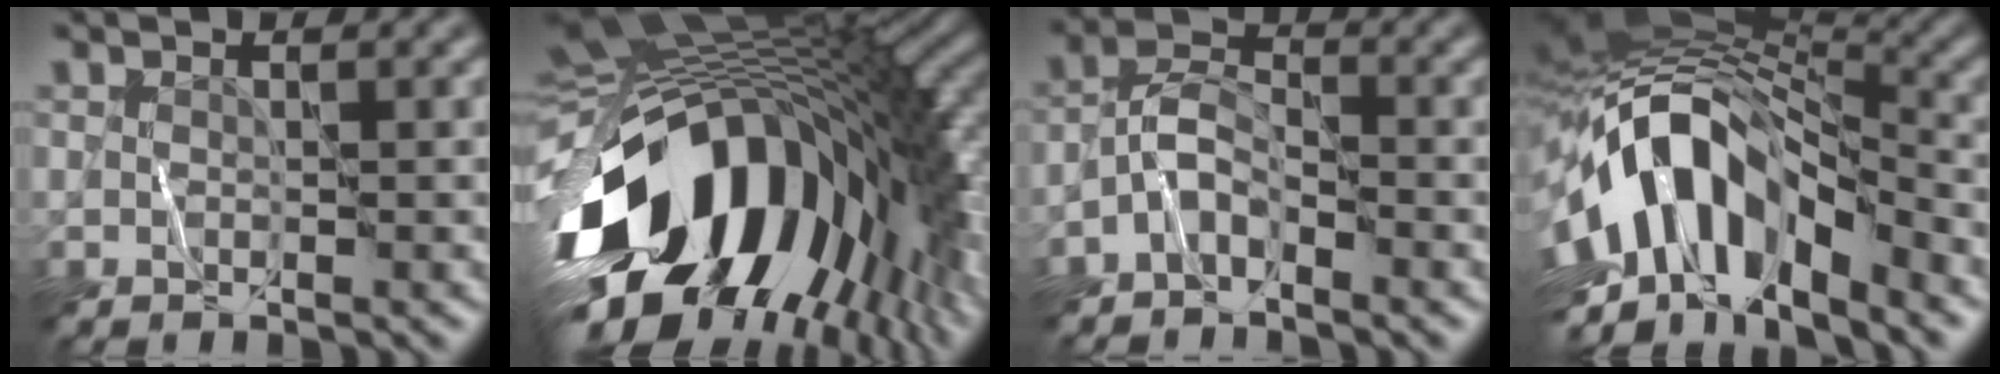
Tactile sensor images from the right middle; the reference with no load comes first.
{"total": 18.4, "force": [-3.7, 10.7, 14.4], "torque": [-0.255, -0.017, -0.074]}
{"total": 2.9, "force": [-1.9, 1.3, 1.7], "torque": [-0.030, 0.013, -0.048]}
{"total": 12.6, "force": [-4.2, 6.8, 9.7], "torque": [-0.171, 0.008, -0.083]}